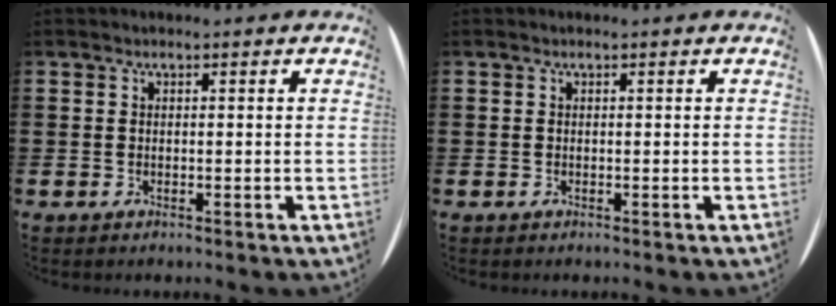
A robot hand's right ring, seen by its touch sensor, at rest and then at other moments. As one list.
[{"total": 0.0}]